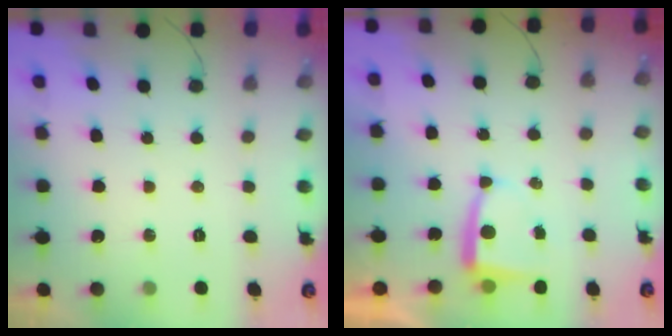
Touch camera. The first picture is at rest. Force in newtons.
{"total": 3.7, "press": 3.7, "slide": 0.5}